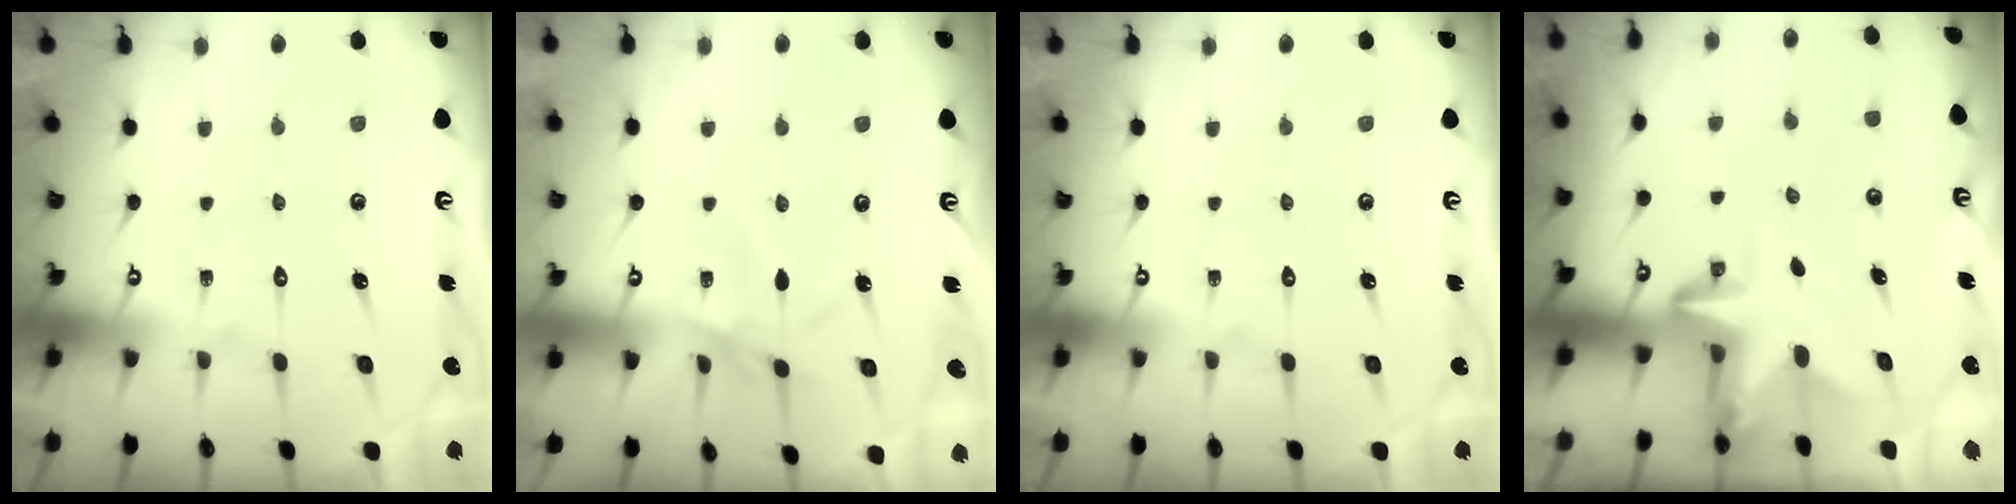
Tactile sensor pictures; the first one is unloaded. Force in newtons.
{"total": 2.9, "press": 2.9, "slide": 0.5}
{"total": 0.0}
{"total": 3.4, "press": 3.4, "slide": 0.2}